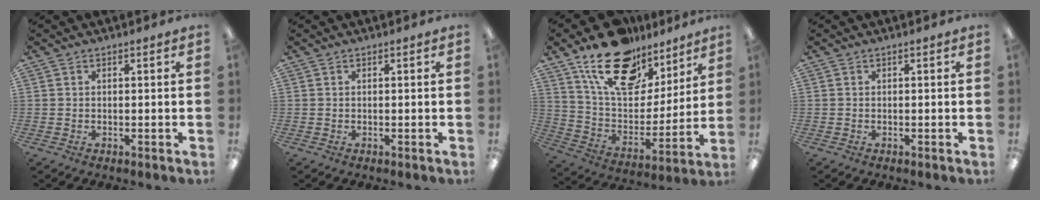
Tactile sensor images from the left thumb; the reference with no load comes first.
{"total": 0.0}
{"total": 21.5, "force": [14.8, 11.4, 10.6], "torque": [-0.180, -0.080, 0.264]}
{"total": 0.0}